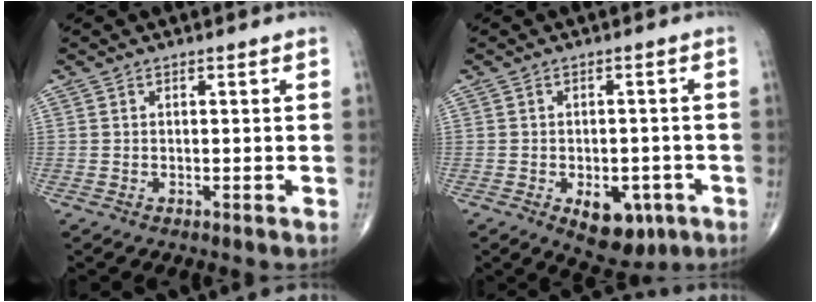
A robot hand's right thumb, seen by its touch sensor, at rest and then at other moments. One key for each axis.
{"total": 8.7, "fx": -3.7, "fy": 5.1, "fz": 6.0, "tx": -0.059, "ty": 0.009, "tz": -0.040}